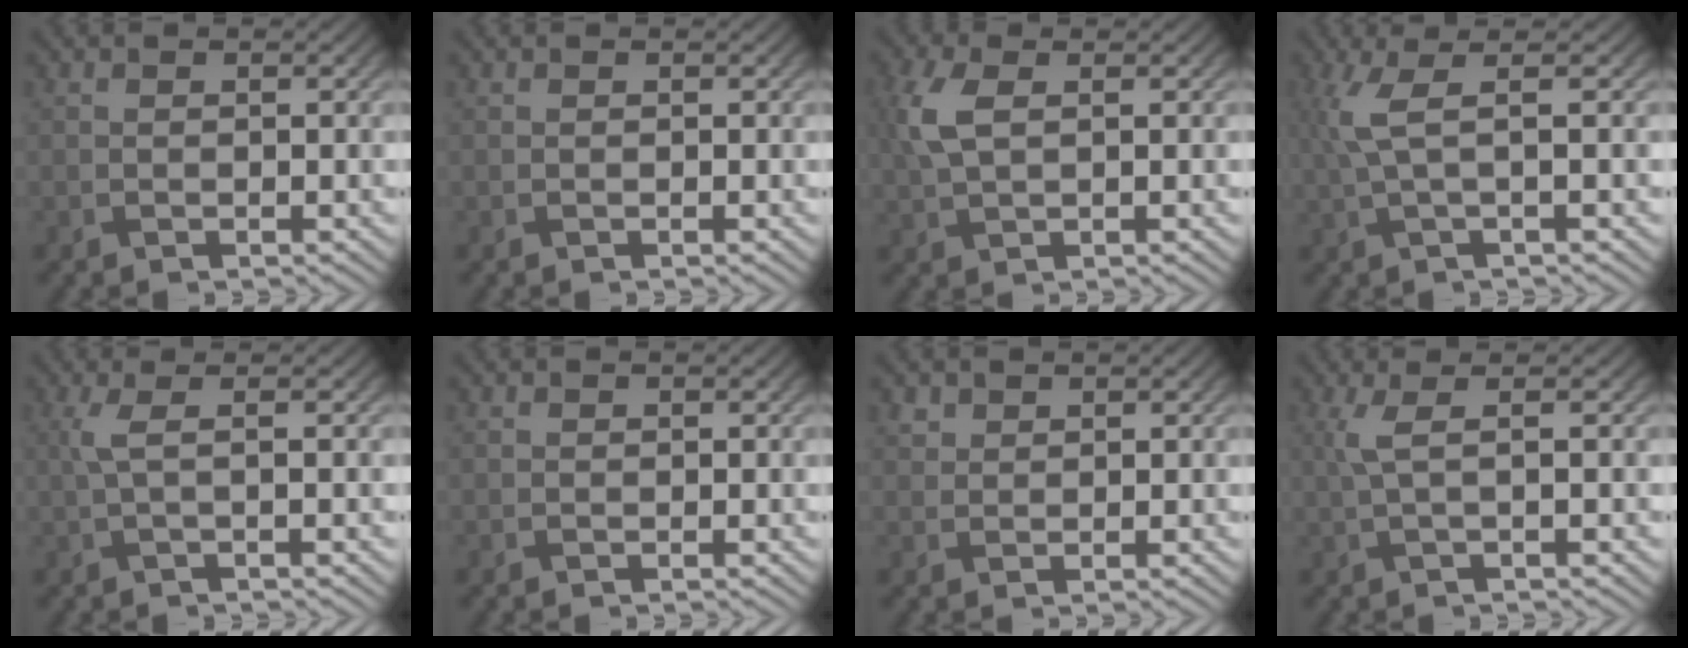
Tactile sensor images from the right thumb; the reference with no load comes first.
{"total": 0.0}
{"total": 4.7, "force": [1.1, 2.3, 4.0], "torque": [-0.110, 0.008, 0.024]}
{"total": 4.7, "force": [1.1, 1.0, 4.5], "torque": [-0.093, 0.009, 0.019]}
{"total": 2.9, "force": [0.4, 0.6, 2.8], "torque": [-0.052, 0.008, 0.001]}
{"total": 0.0}
{"total": 1.3, "force": [0.9, 0.8, 0.2], "torque": [-0.007, 0.001, 0.021]}
{"total": 3.3, "force": [0.6, 0.7, 3.1], "torque": [-0.058, 0.009, 0.008]}